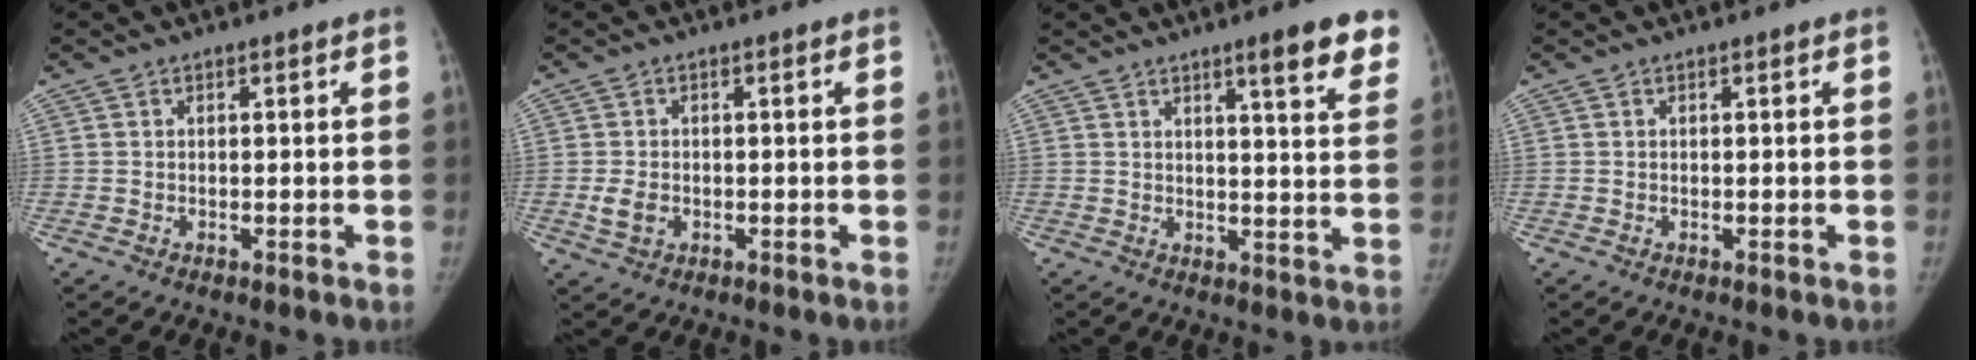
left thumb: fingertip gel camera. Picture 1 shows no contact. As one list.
[{"total": 3.2, "force": [-0.8, 2.3, 2.0], "torque": [-0.036, 0.000, -0.009]}, {"total": 9.8, "force": [6.5, 1.4, 7.1], "torque": [-0.071, -0.034, 0.078]}, {"total": 0.0}]